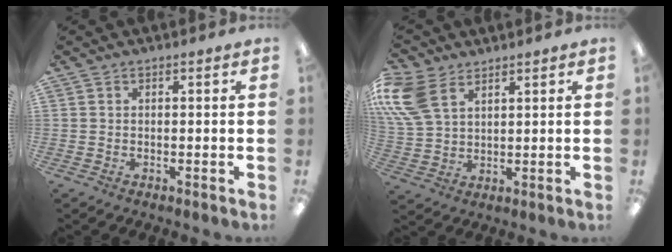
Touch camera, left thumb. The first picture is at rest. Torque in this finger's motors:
{"motor_torque": [0.57, 1.03, 1.37, -1.40, 0.60]}